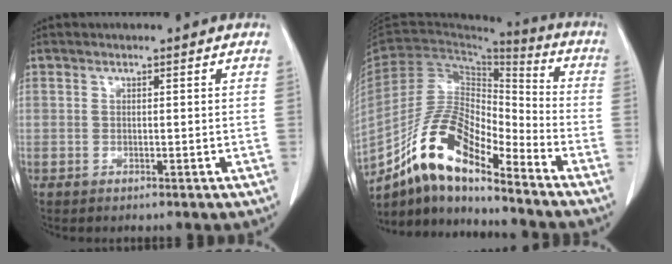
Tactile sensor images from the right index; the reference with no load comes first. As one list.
[{"total": 13.8, "force": [-10.1, 3.7, 8.5], "torque": [-0.164, 0.023, -0.185]}]